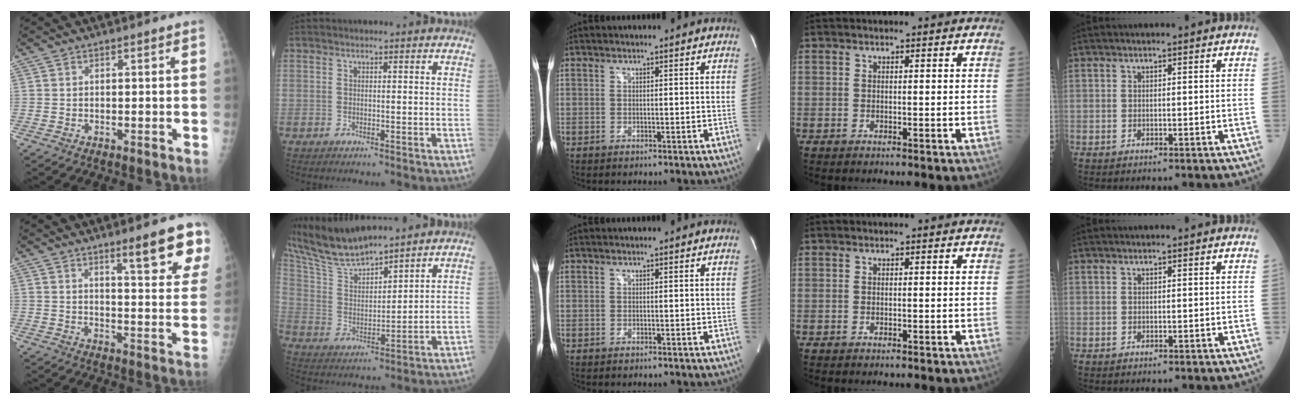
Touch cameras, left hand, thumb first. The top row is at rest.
{"thumb": {"total": 11.8, "force": [7.7, 1.9, 8.7], "torque": [-0.086, -0.045, 0.101]}, "index": {"total": 12.9, "force": [11.9, 1.0, 4.9], "torque": [-0.113, 0.013, 0.236]}}